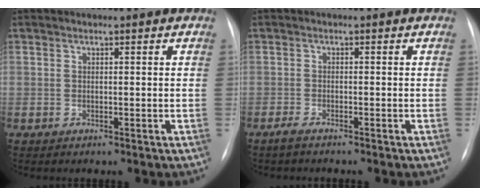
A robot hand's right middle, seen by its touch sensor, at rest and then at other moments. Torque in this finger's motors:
{"motor_torque": [-0.01, -0.35, 0.00, 0.00]}